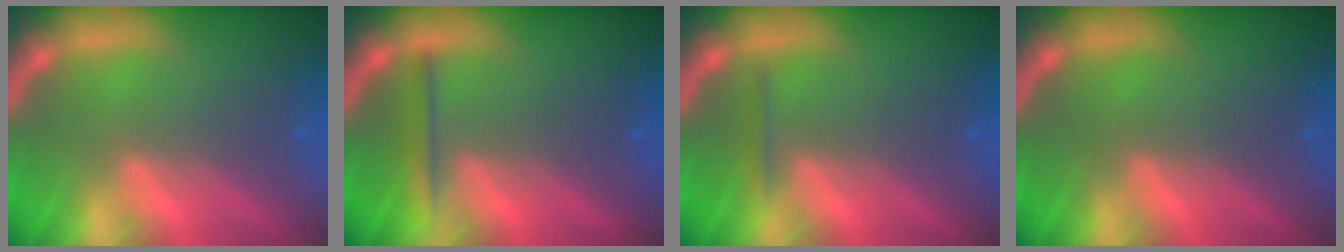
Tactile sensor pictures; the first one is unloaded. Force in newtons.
{"total": 2.0}
{"total": 0.9}
{"total": 0.0}